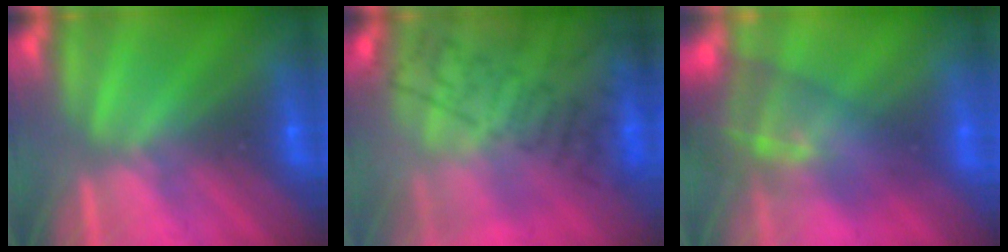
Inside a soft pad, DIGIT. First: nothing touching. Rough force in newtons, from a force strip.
{"total": 8.7}
{"total": 7.7}